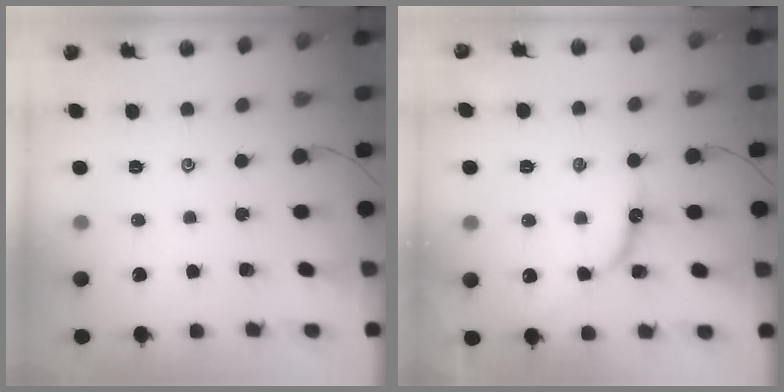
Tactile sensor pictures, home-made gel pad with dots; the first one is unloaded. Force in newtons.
{"total": 9.9, "press": 9.8, "slide": 1.0}